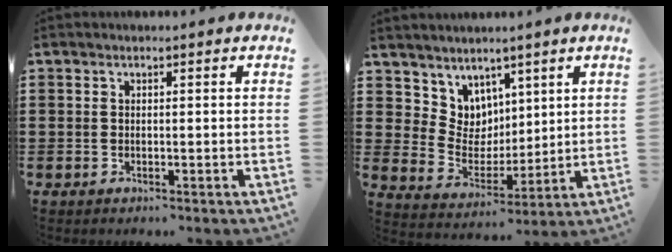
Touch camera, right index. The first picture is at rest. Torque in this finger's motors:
{"motor_torque": [-0.25, 0.37, -0.02, 0.00]}